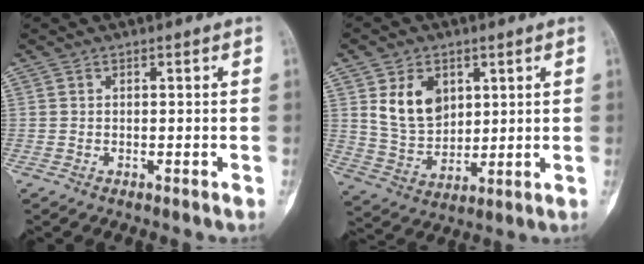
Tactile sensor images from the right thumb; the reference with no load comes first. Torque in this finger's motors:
{"motor_torque": [0.75, 1.65, 0.17, 0.07, 0.06]}